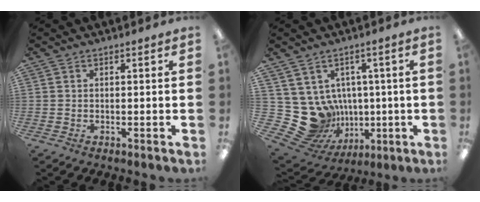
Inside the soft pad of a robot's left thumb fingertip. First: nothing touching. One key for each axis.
{"total": 12.1, "fx": -1.0, "fy": 11.5, "fz": 3.6, "tx": -0.101, "ty": -0.026, "tz": 0.006}